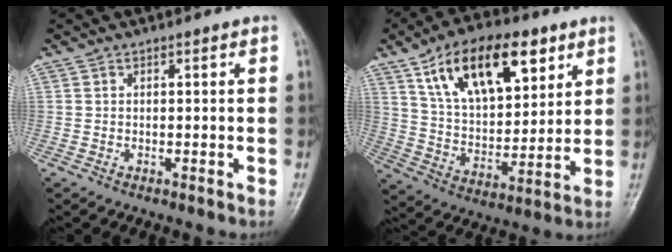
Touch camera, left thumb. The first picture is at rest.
{"total": 19.5, "force": [9.9, 9.7, 13.6], "torque": [-0.182, -0.034, 0.176]}